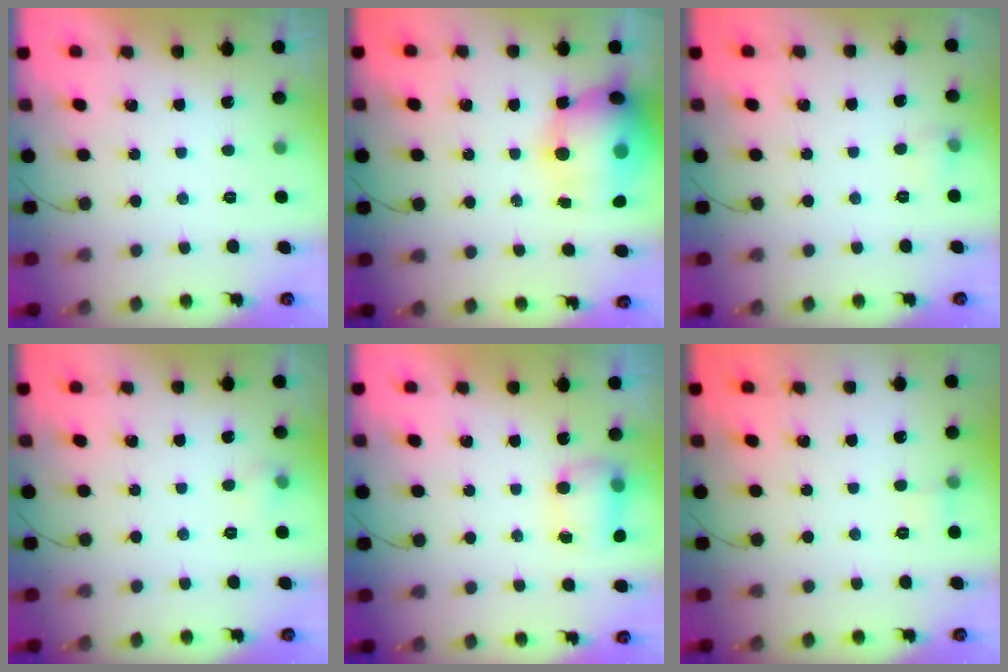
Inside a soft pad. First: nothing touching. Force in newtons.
{"total": 19.1, "press": 17.0, "slide": 8.7}
{"total": 4.2, "press": 3.9, "slide": 1.6}
{"total": 4.9, "press": 4.7, "slide": 1.5}
{"total": 6.6, "press": 6.5, "slide": 0.9}
{"total": 5.4, "press": 5.1, "slide": 1.7}